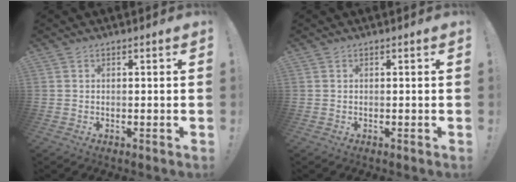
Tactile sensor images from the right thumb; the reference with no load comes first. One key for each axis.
{"total": 0.0}